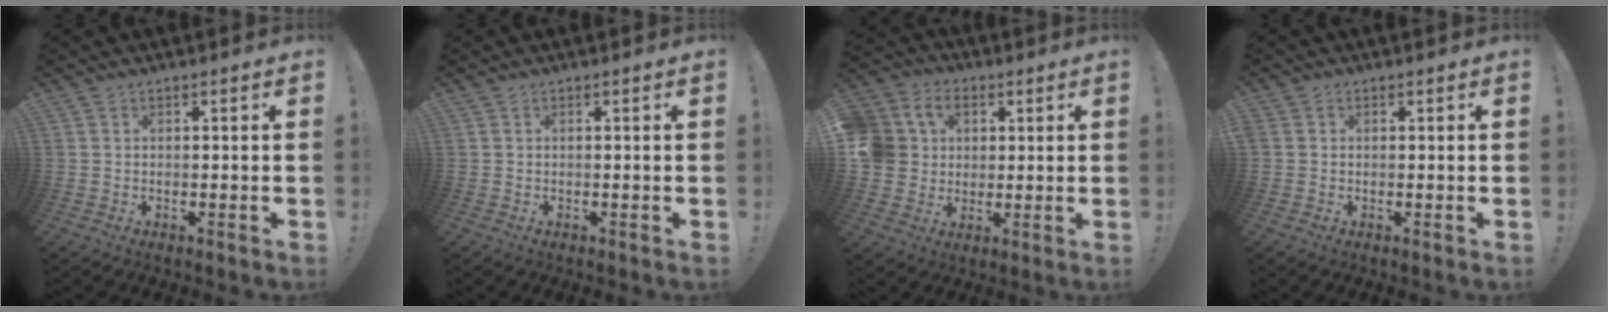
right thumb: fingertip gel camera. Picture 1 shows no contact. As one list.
[{"total": 0.0}, {"total": 10.8, "force": [1.9, 9.9, 3.8], "torque": [-0.073, -0.001, 0.042]}, {"total": 0.7, "force": [0.2, 0.7, 0.2], "torque": [-0.005, 0.003, 0.004]}]